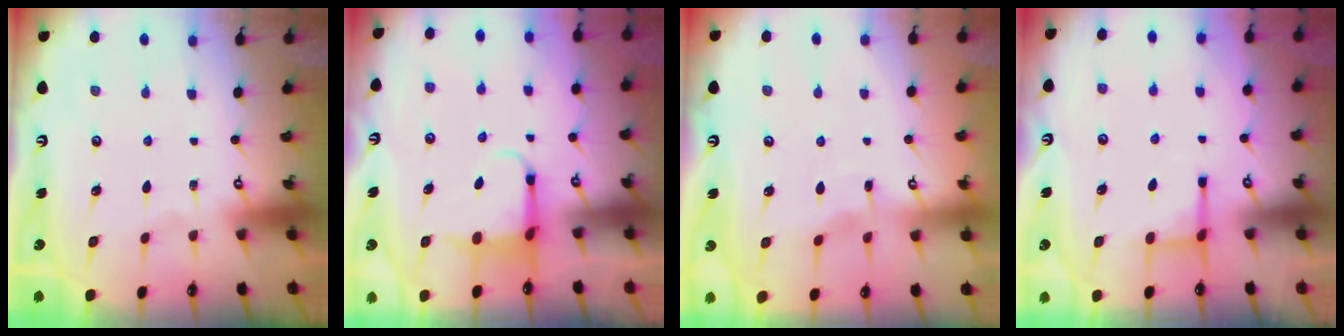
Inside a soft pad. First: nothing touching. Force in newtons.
{"total": 3.9, "press": 3.8, "slide": 1.0}
{"total": 2.4, "press": 2.4, "slide": 0.3}
{"total": 2.5, "press": 2.3, "slide": 0.8}